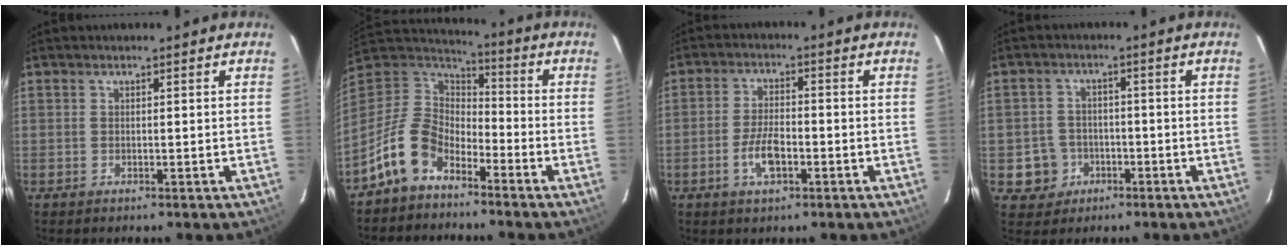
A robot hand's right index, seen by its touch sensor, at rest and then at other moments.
{"total": 12.2, "force": [-7.4, 7.5, 6.2], "torque": [-0.142, 0.022, -0.144]}
{"total": 5.9, "force": [-2.4, 2.4, 4.9], "torque": [-0.101, 0.002, -0.043]}
{"total": 5.9, "force": [-2.1, 5.5, 0.7], "torque": [-0.026, 0.019, -0.026]}